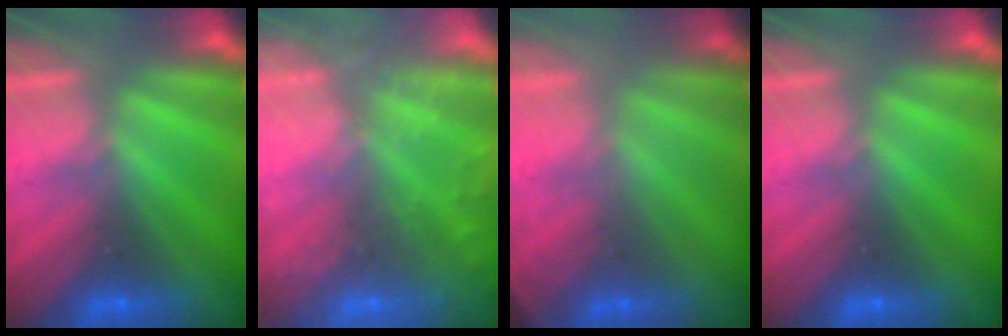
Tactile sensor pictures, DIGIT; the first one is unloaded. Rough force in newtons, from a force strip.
{"total": 9.0}
{"total": 2.0}
{"total": 0.0}